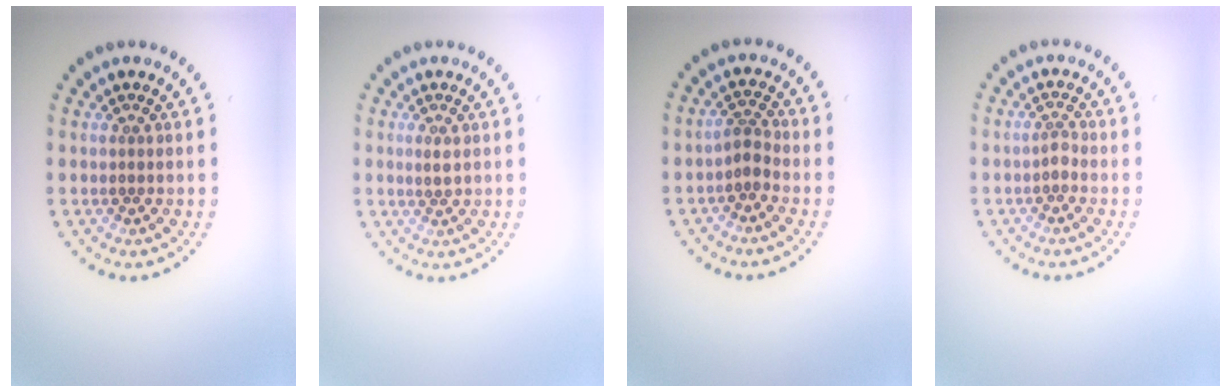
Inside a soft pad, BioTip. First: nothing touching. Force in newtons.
{"total": 1.0, "press": 1.0, "slide": 0.3}
{"total": 1.7, "press": 1.3, "slide": 1.0}
{"total": 1.1, "press": 0.8, "slide": 0.7}